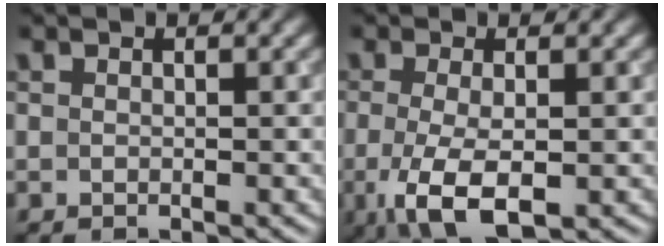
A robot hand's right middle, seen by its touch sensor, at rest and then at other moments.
{"total": 5.5, "force": [-1.6, 2.1, 4.8], "torque": [-0.104, -0.014, -0.027]}